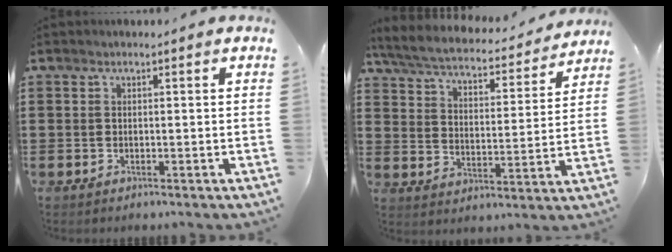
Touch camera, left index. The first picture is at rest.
{"total": 5.2, "force": [4.8, 0.5, 1.8], "torque": [-0.060, -0.033, 0.077]}